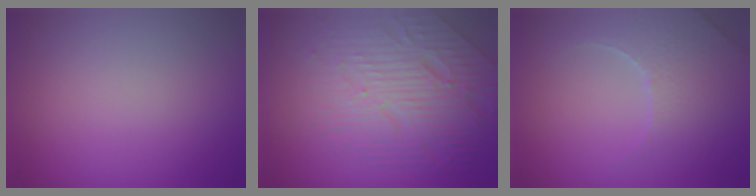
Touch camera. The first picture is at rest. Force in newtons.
{"total": 7.2, "press": 5.2, "slide": 5.1}
{"total": 4.1, "press": 4.0, "slide": 0.9}